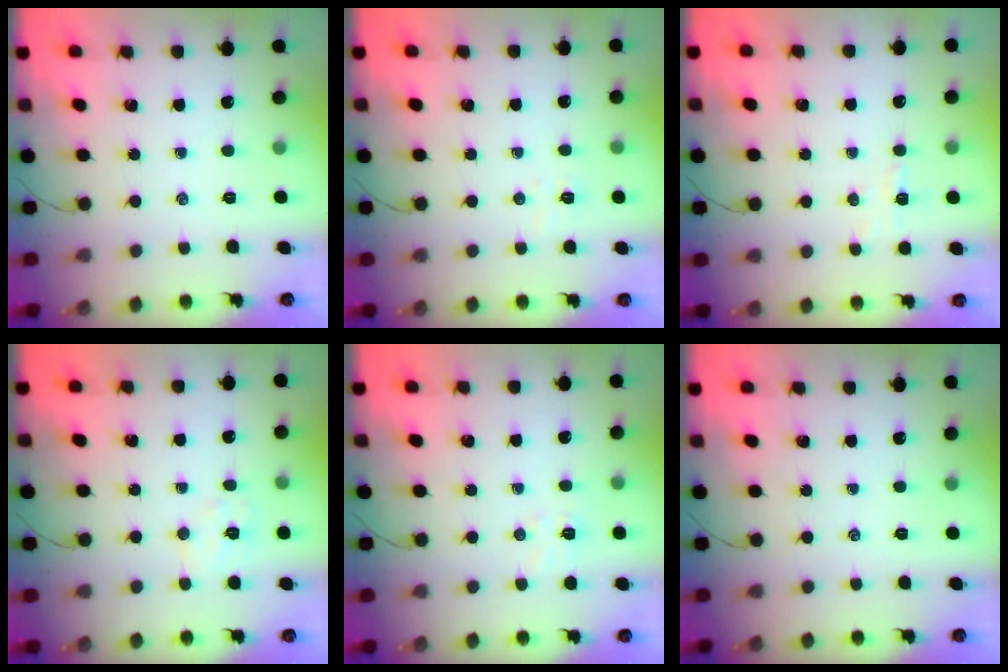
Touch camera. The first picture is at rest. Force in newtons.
{"total": 3.9, "press": 3.8, "slide": 0.9}
{"total": 2.6, "press": 2.5, "slide": 0.9}
{"total": 5.7, "press": 5.7, "slide": 1.0}
{"total": 4.0, "press": 3.9, "slide": 1.0}
{"total": 0.0}